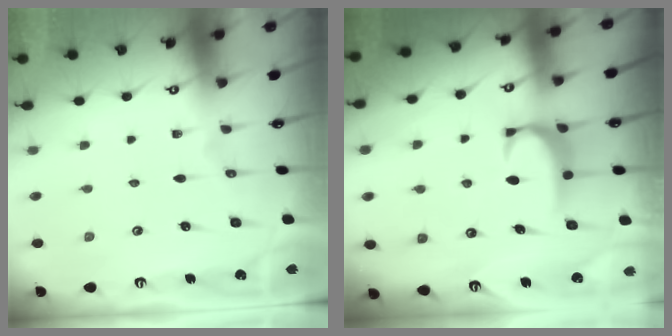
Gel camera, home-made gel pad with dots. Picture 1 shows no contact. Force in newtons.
{"total": 1.8, "press": 1.7, "slide": 0.5}